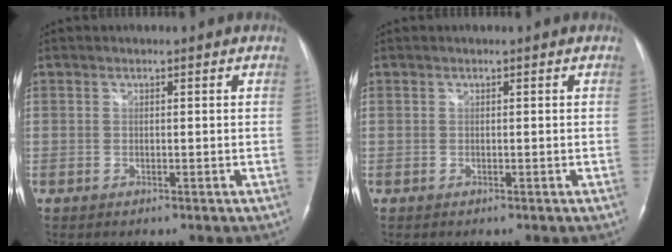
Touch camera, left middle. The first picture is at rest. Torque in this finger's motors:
{"motor_torque": [0.05, -0.03, -0.04, 0.00]}